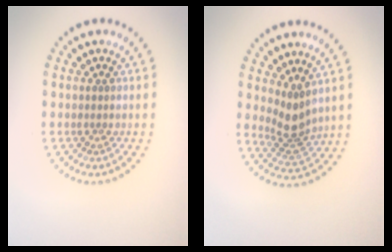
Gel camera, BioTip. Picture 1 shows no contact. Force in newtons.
{"total": 2.8, "press": 2.1, "slide": 1.9}